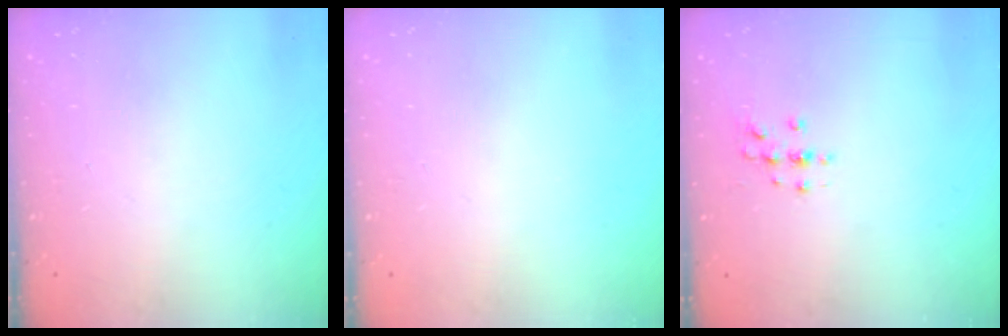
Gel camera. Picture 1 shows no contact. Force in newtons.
{"total": 0.0}
{"total": 2.0, "press": 2.0, "slide": 0.2}